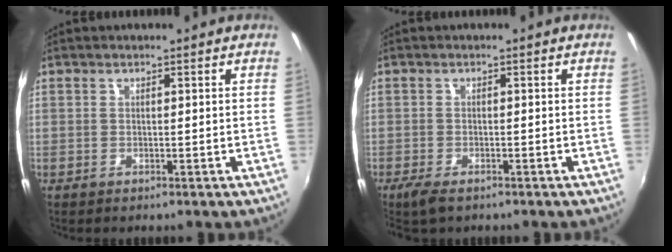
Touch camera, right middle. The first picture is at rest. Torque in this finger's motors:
{"motor_torque": [0.87, -0.85, 0.28, 0.07]}